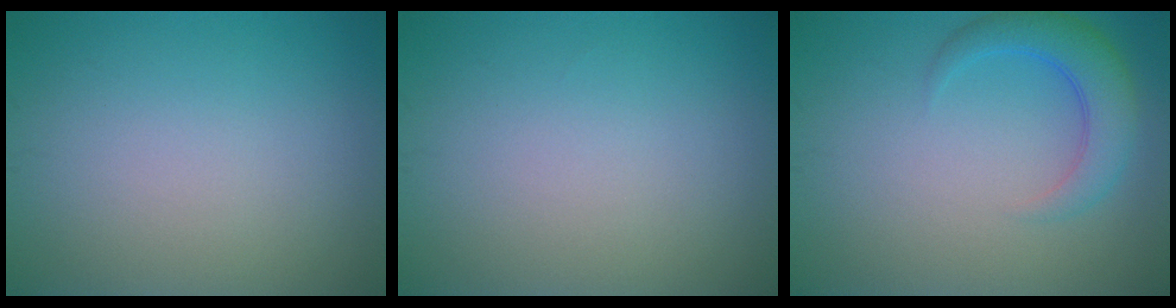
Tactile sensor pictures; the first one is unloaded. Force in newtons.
{"total": 0.0}
{"total": 3.8, "press": 3.8, "slide": 0.3}